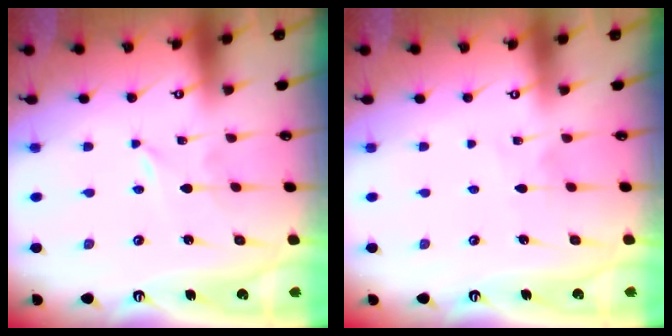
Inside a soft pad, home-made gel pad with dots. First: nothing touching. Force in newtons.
{"total": 3.5, "press": 3.5, "slide": 0.4}